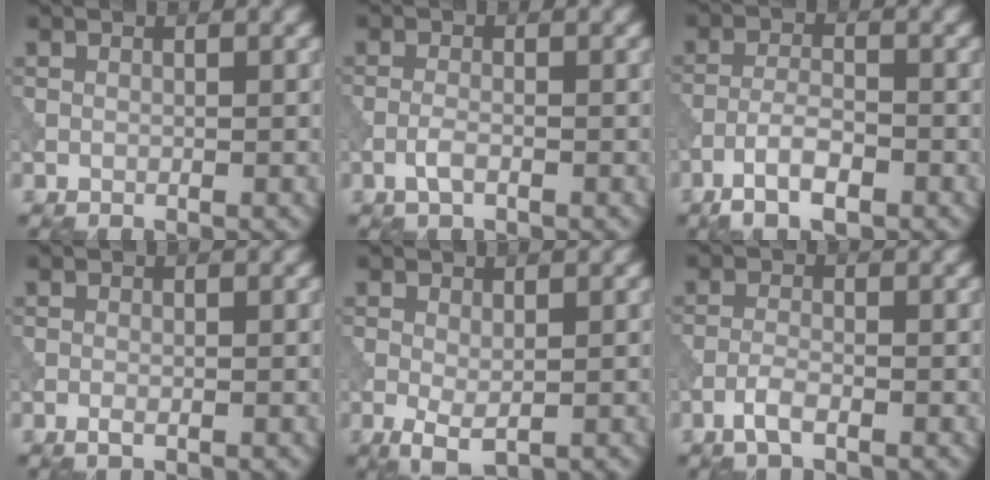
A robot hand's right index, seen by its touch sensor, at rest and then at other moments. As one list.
[{"total": 1.5, "force": [-0.8, 0.4, 1.1], "torque": [-0.027, 0.001, -0.021]}, {"total": 4.2, "force": [-2.6, 1.3, 3.0], "torque": [-0.058, 0.002, -0.054]}, {"total": 0.8, "force": [-0.4, 0.3, 0.6], "torque": [-0.015, -0.002, -0.008]}, {"total": 2.2, "force": [-0.4, 0.9, 2.0], "torque": [-0.042, -0.010, -0.006]}, {"total": 2.0, "force": [-1.2, 0.6, 1.5], "torque": [-0.033, 0.003, -0.029]}]